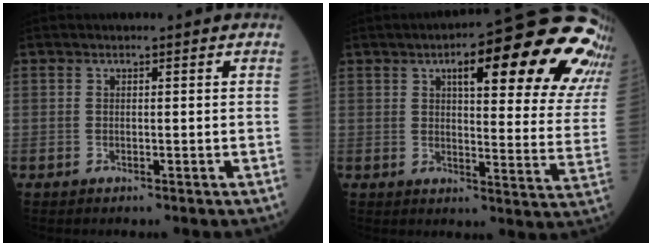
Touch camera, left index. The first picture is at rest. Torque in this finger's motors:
{"motor_torque": [1.44, -0.70, 1.05, 0.21]}